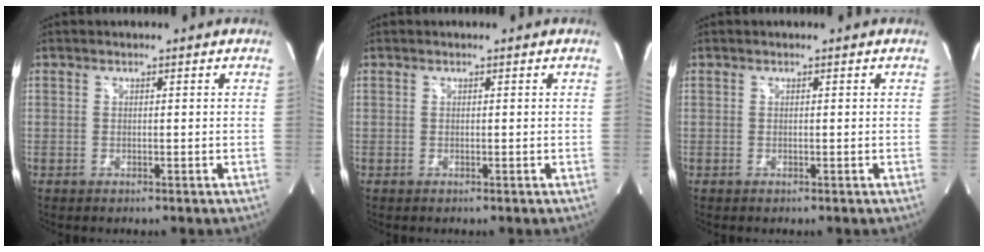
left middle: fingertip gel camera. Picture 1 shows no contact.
{"total": 0.0}
{"total": 0.0}